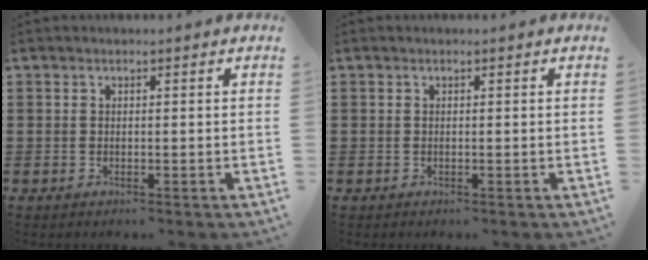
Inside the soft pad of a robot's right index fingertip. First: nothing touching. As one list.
[{"total": 0.0}]